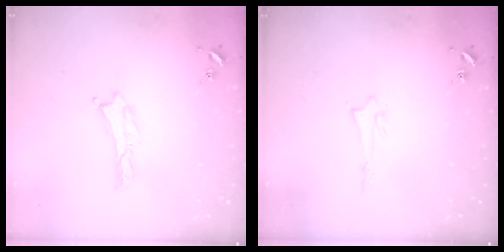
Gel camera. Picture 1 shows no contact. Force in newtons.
{"total": 1.4, "press": 1.4, "slide": 0.2}